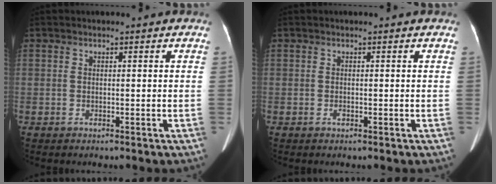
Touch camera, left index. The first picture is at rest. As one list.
[{"total": 0.0}]